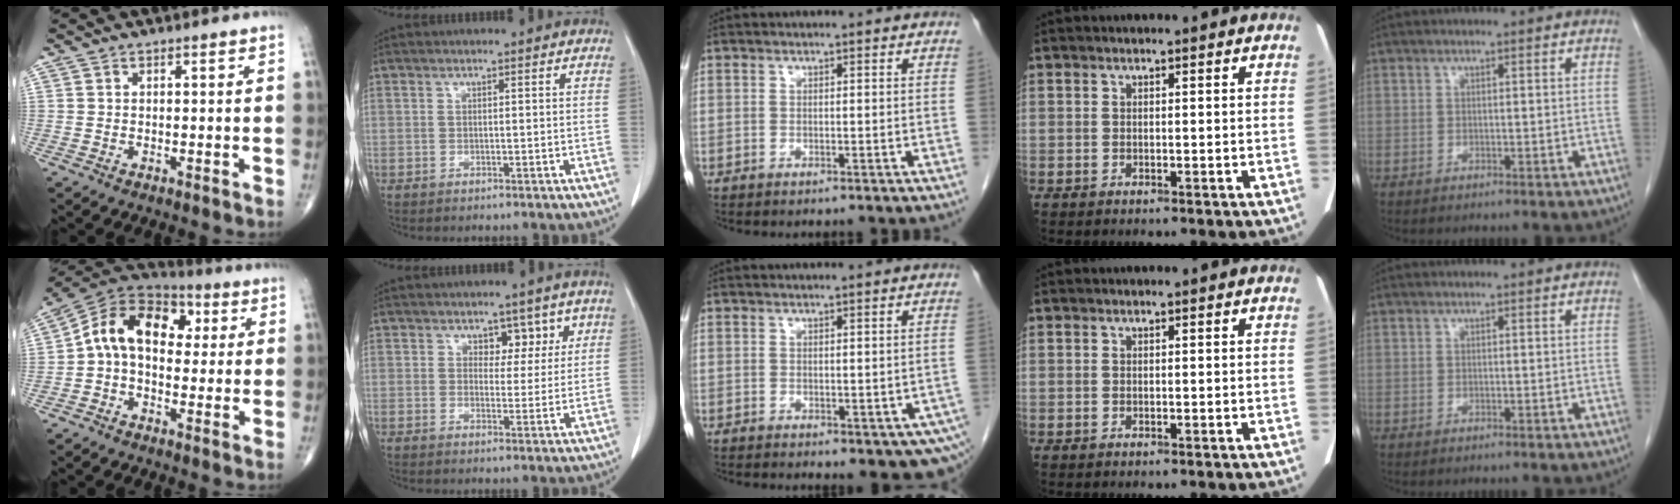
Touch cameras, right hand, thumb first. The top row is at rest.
{"thumb": {"total": 14.3, "force": [1.7, 9.8, 10.3], "torque": [-0.139, 0.042, 0.014]}, "index": {"total": 4.2, "force": [2.1, 3.0, 2.0], "torque": [-0.008, 0.007, 0.030]}, "middle": {"total": 8.5, "force": [-3.5, 4.0, 6.6], "torque": [-0.077, -0.010, -0.043]}}